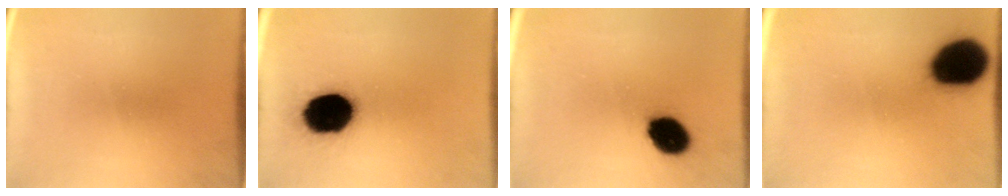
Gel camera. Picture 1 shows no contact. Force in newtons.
{"total": 19.4}
{"total": 11.1}
{"total": 19.2}